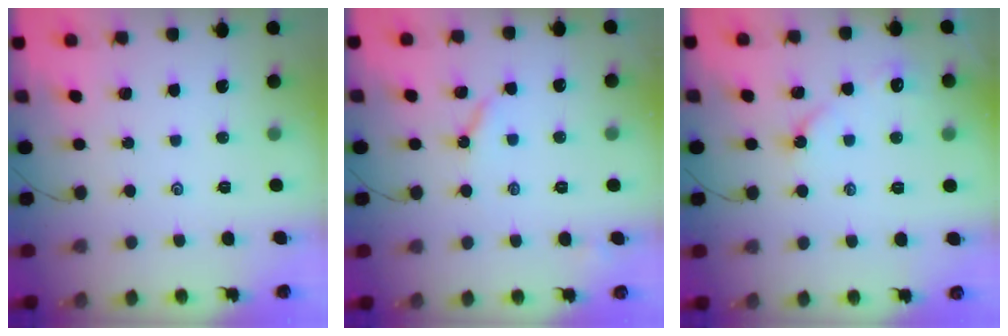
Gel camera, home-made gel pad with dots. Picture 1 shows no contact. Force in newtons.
{"total": 3.5, "press": 3.5, "slide": 0.3}
{"total": 3.8, "press": 3.7, "slide": 0.5}